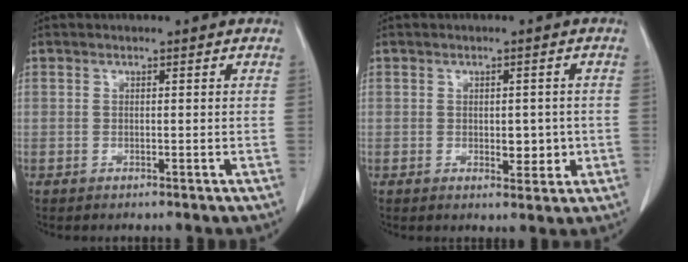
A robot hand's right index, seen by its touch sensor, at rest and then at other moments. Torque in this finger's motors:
{"motor_torque": [0.06, 0.05, 0.02, 0.05]}